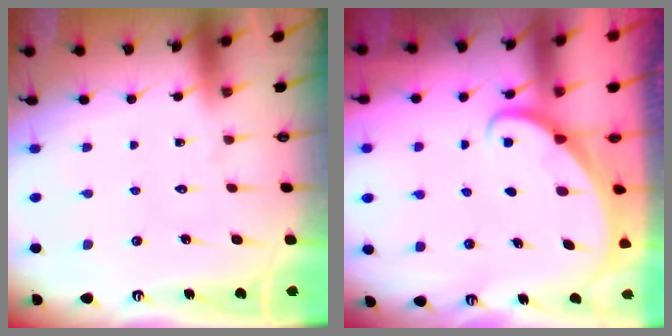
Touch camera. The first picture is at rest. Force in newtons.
{"total": 2.0, "press": 2.0, "slide": 0.2}